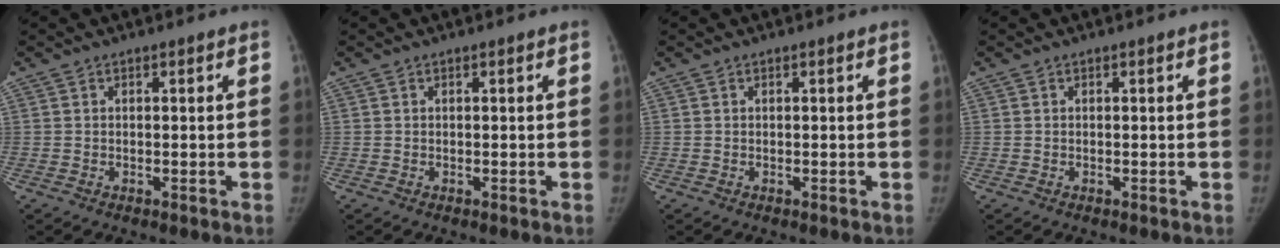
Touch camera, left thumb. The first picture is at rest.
{"total": 0.0}
{"total": 0.0}
{"total": 0.0}